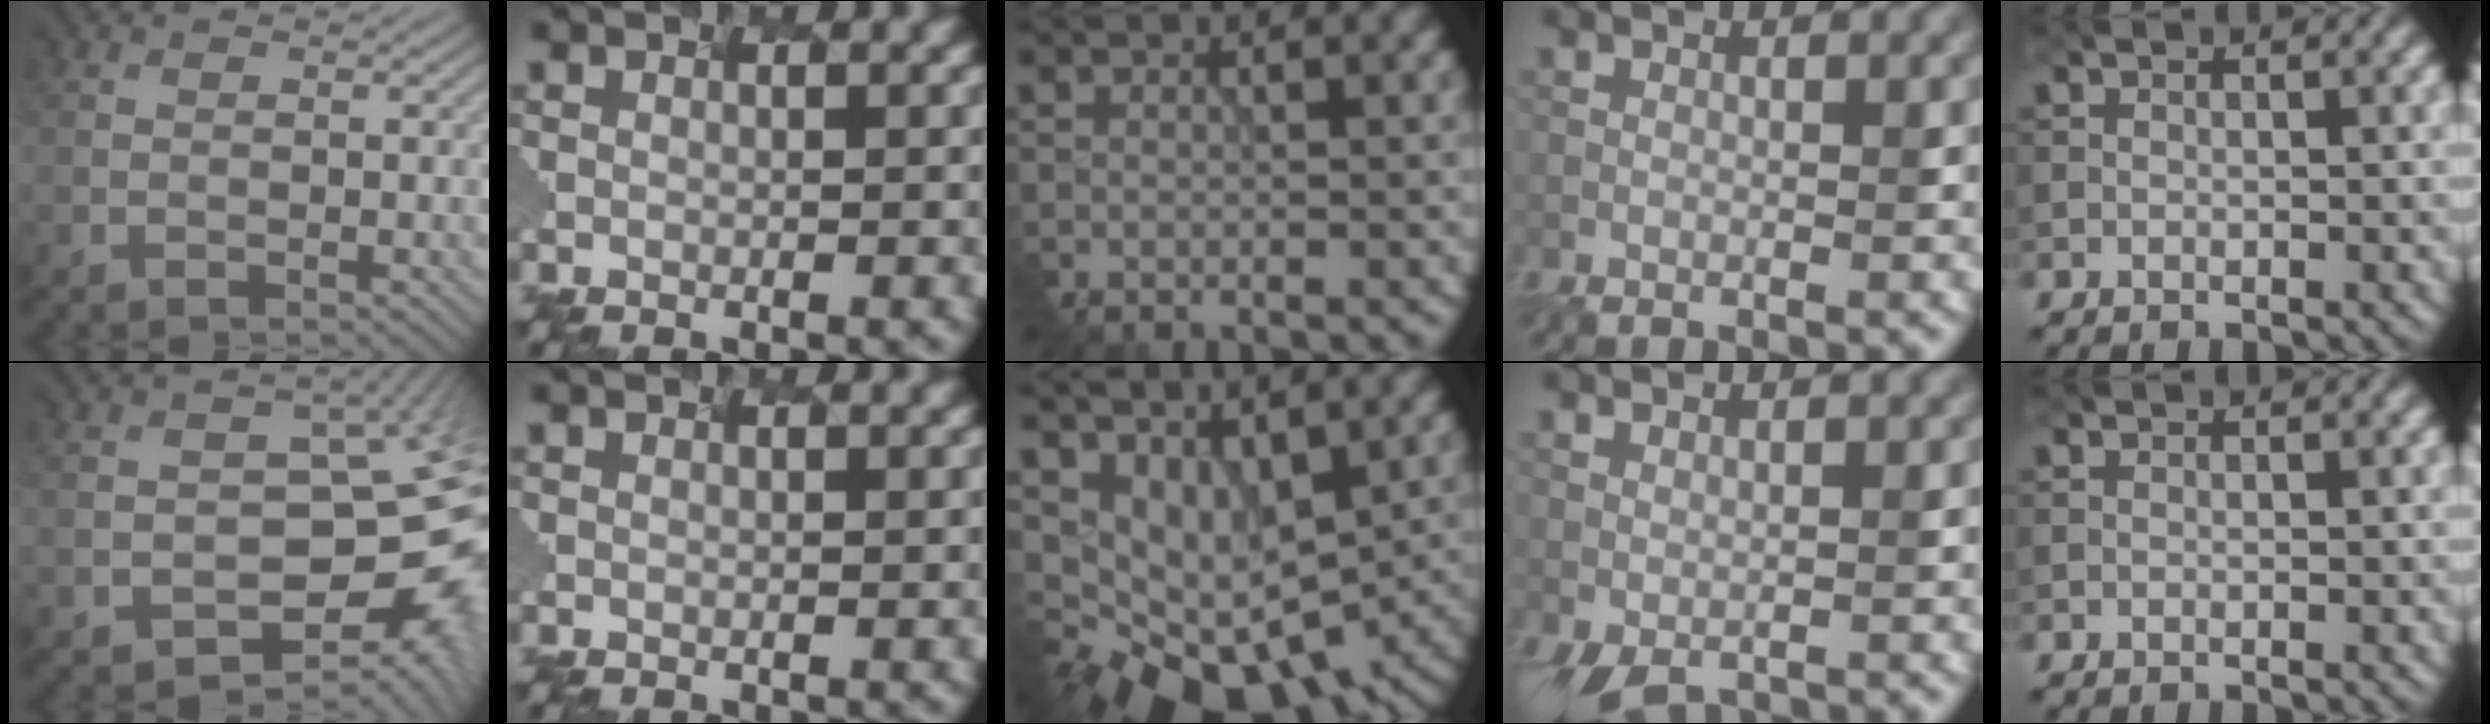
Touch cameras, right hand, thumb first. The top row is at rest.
{"thumb": {"total": 11.4, "force": [-4.0, 7.9, 7.2], "torque": [-0.058, -0.019, -0.049]}, "middle": {"total": 6.5, "force": [-0.4, 5.0, 4.1], "torque": [-0.050, -0.007, 0.021]}, "ring": {"total": 1.9, "force": [0.0, 0.9, 1.6], "torque": [-0.032, -0.005, 0.008]}}